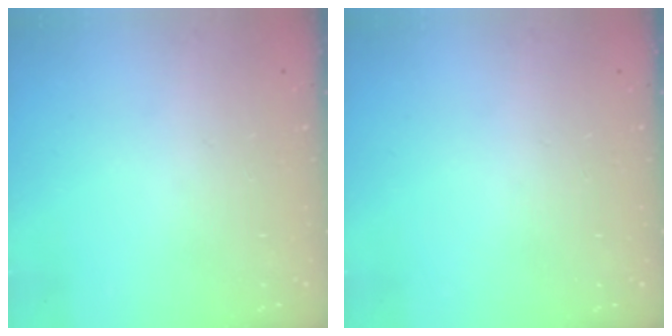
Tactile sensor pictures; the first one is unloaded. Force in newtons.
{"total": 0.0}